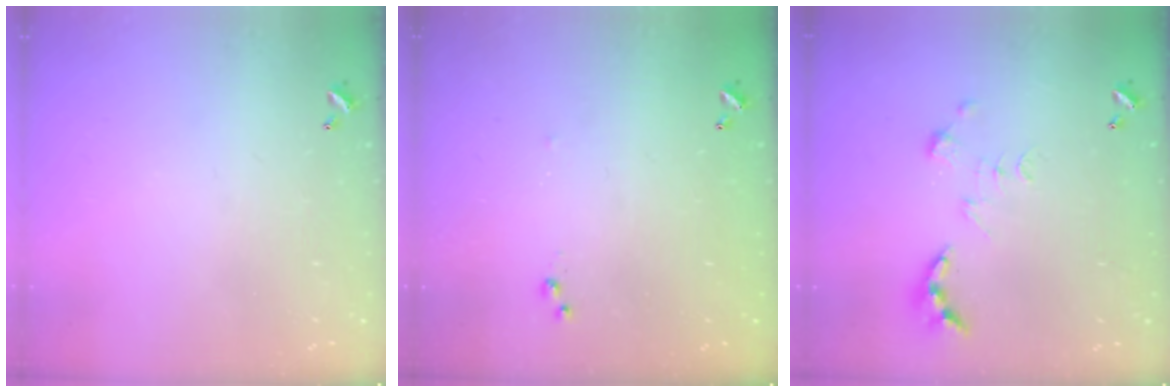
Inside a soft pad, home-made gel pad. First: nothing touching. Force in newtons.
{"total": 4.8, "press": 4.7, "slide": 0.4}
{"total": 3.3, "press": 3.3, "slide": 0.4}